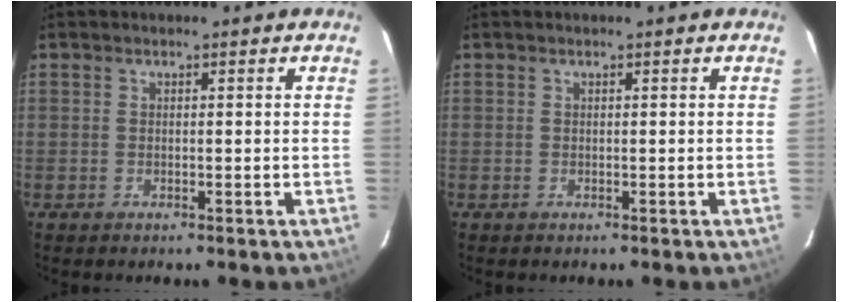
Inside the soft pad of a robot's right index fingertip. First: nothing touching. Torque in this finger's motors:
{"motor_torque": [0.32, 0.23, 0.03, 0.01]}